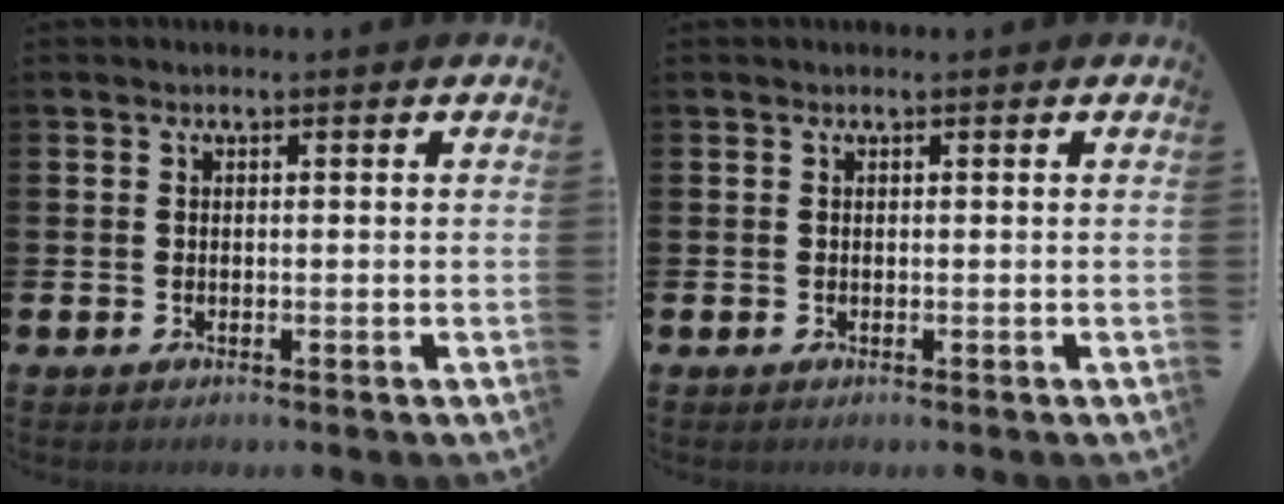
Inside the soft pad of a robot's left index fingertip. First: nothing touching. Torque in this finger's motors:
{"motor_torque": [0.12, 0.07, -0.03, -0.01]}